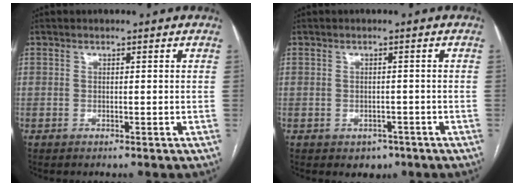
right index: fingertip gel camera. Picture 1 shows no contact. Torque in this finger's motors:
{"motor_torque": [-0.17, 0.06, 0.04, -0.01]}